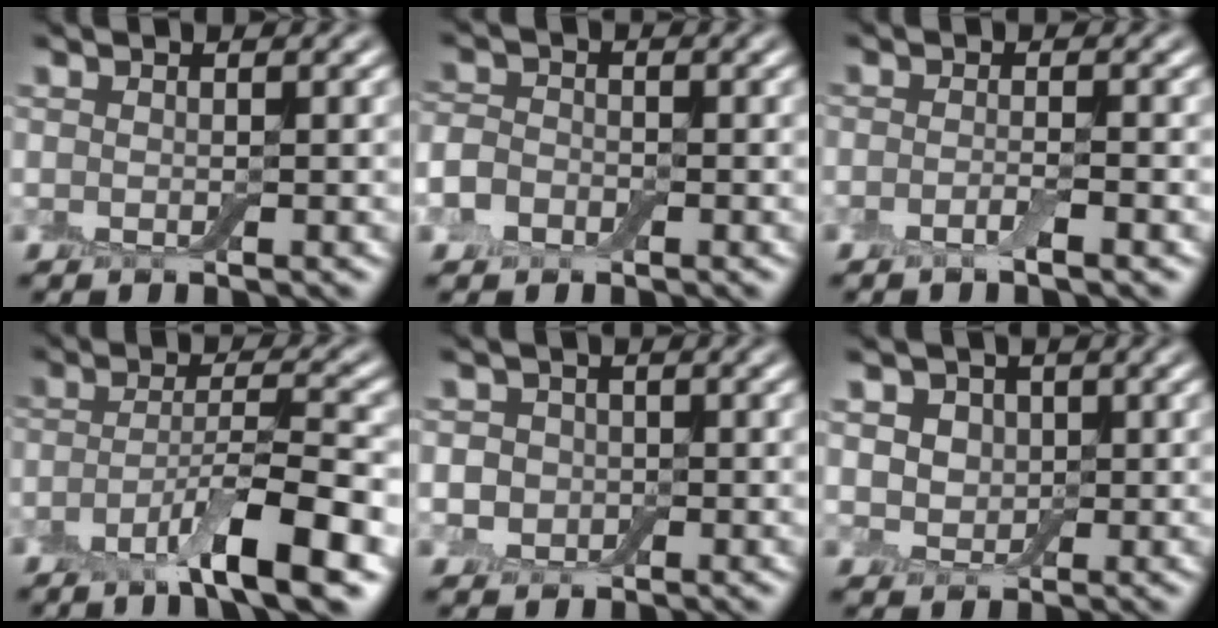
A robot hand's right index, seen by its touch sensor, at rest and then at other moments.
{"total": 2.8, "force": [-1.2, 2.1, 1.3], "torque": [-0.021, -0.003, -0.032]}
{"total": 1.4, "force": [-0.8, 0.2, 1.2], "torque": [-0.022, -0.003, -0.018]}
{"total": 7.1, "force": [-3.7, 1.2, 5.9], "torque": [-0.097, 0.004, -0.071]}
{"total": 3.4, "force": [-0.1, 3.1, 1.5], "torque": [-0.006, 0.012, -0.029]}
{"total": 4.0, "force": [1.3, 3.2, 2.0], "torque": [-0.034, 0.009, 0.006]}